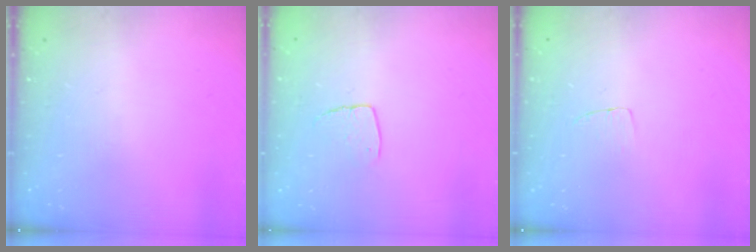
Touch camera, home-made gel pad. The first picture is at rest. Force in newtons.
{"total": 6.0, "press": 6.0, "slide": 0.3}
{"total": 3.2, "press": 3.2, "slide": 0.2}